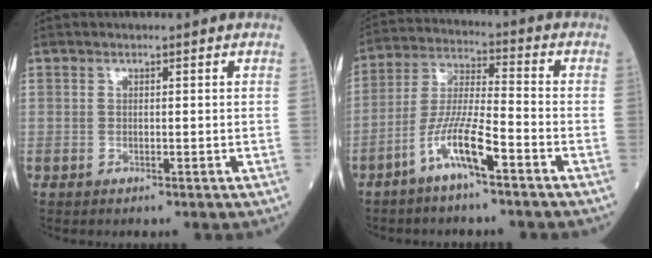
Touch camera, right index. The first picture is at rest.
{"total": 8.9, "force": [-5.1, 0.7, 7.3], "torque": [-0.152, 0.001, -0.099]}